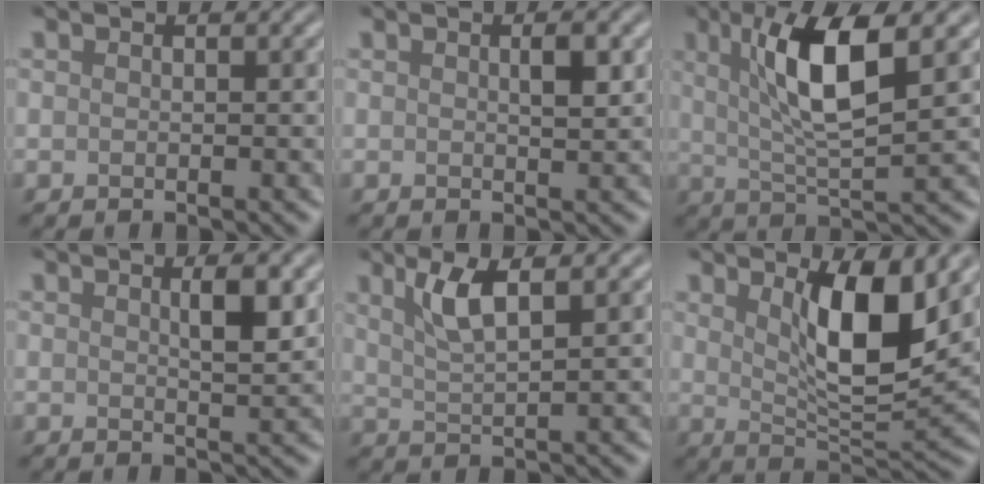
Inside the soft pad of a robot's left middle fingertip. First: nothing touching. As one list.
[{"total": 1.6, "force": [0.5, 0.3, 1.5], "torque": [-0.021, 0.001, 0.007]}, {"total": 7.2, "force": [2.4, 1.6, 6.6], "torque": [-0.117, 0.001, 0.044]}, {"total": 2.5, "force": [1.0, 0.5, 2.3], "torque": [-0.031, 0.001, 0.014]}, {"total": 3.5, "force": [1.9, 0.7, 2.8], "torque": [-0.053, 0.001, 0.037]}, {"total": 7.1, "force": [2.4, 2.1, 6.4], "torque": [-0.110, -0.010, 0.043]}]